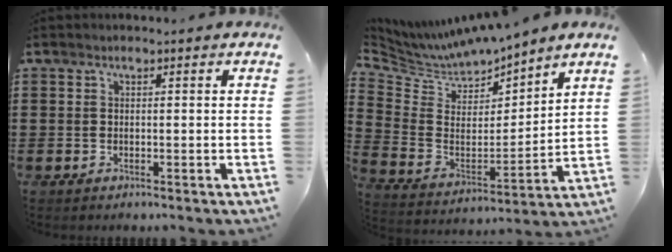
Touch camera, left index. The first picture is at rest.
{"total": 6.8, "force": [6.7, 1.3, 0.3], "torque": [-0.051, -0.054, 0.115]}